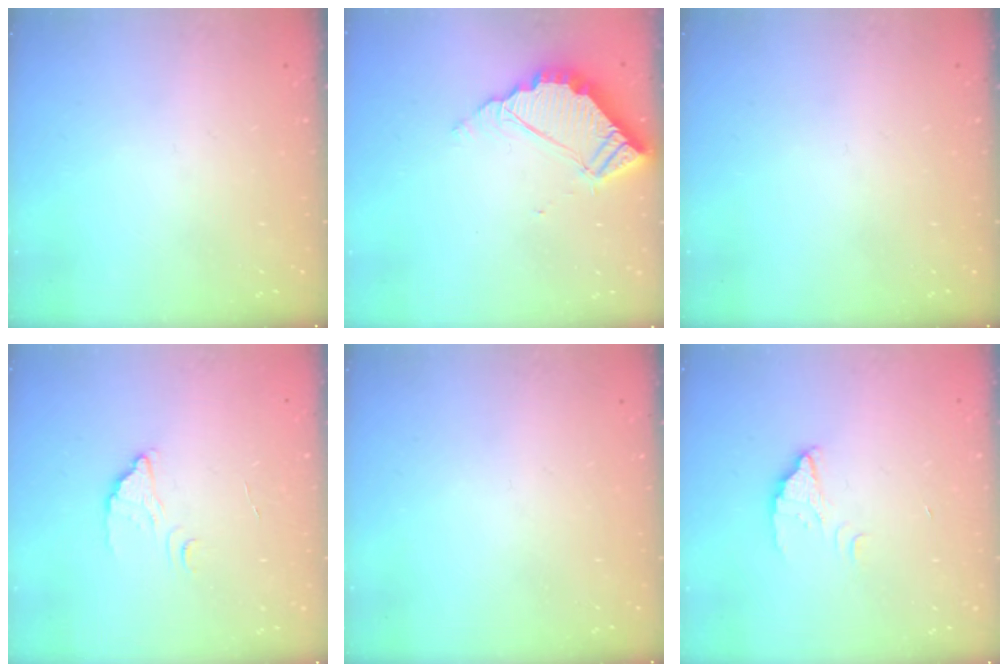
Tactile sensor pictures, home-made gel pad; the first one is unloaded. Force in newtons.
{"total": 6.6, "press": 6.6, "slide": 0.2}
{"total": 0.0}
{"total": 2.0, "press": 2.0, "slide": 0.1}
{"total": 0.0}
{"total": 2.1, "press": 2.1, "slide": 0.1}